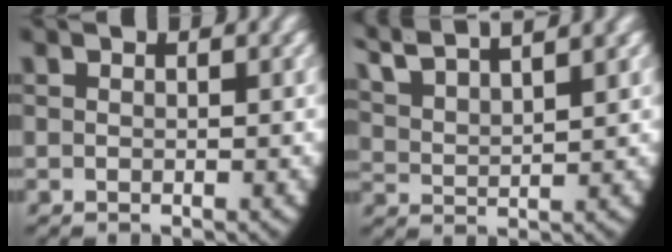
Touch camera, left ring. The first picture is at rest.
{"total": 5.2, "force": [4.2, 1.8, 2.6], "torque": [-0.075, 0.002, 0.077]}